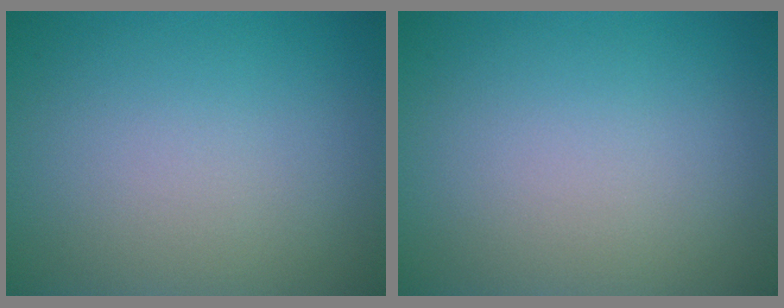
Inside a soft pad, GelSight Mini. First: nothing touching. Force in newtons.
{"total": 0.0}